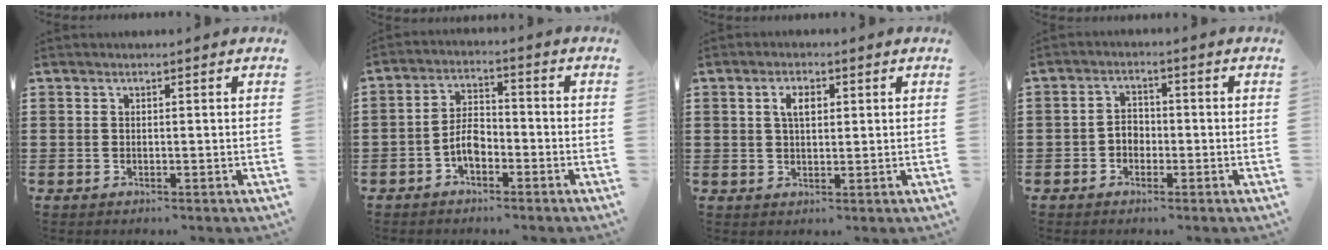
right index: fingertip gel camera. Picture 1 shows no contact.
{"total": 4.8, "force": [-2.2, 2.4, 3.5], "torque": [-0.082, 0.001, -0.047]}
{"total": 3.2, "force": [0.9, 1.6, 2.6], "torque": [-0.055, 0.009, 0.013]}
{"total": 2.6, "force": [-1.2, 1.8, 1.3], "torque": [-0.028, 0.006, -0.027]}